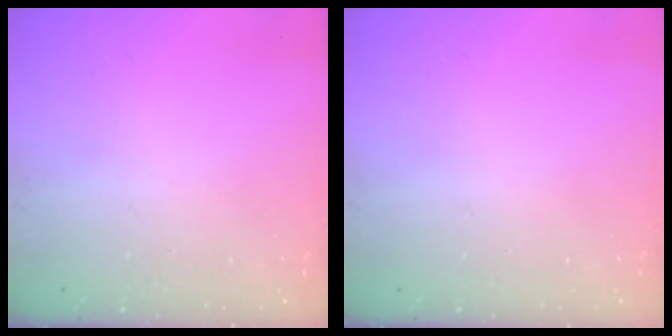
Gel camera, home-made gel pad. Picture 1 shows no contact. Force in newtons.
{"total": 0.0}